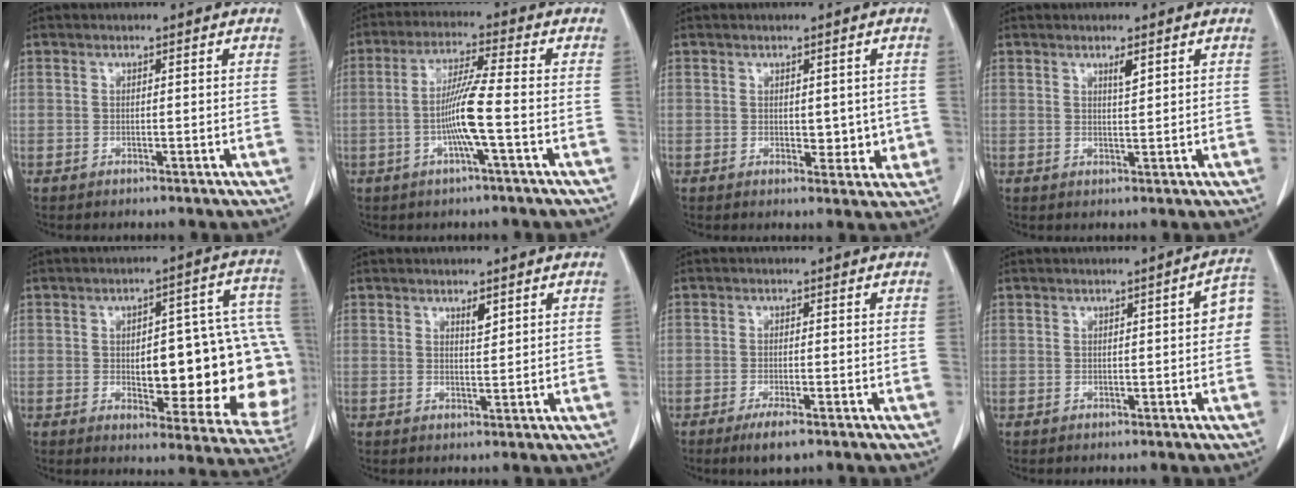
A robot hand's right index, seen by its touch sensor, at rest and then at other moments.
{"total": 7.6, "force": [-1.8, -0.7, 7.3], "torque": [-0.147, 0.000, -0.036]}
{"total": 3.5, "force": [0.1, 2.2, 2.7], "torque": [-0.022, -0.005, 0.007]}
{"total": 1.6, "force": [1.0, 0.2, 1.2], "torque": [-0.024, -0.004, 0.016]}
{"total": 22.2, "force": [-1.6, 7.1, 21.0], "torque": [-0.179, 0.038, 0.004]}
{"total": 1.7, "force": [1.1, 0.4, 1.2], "torque": [-0.022, -0.004, 0.019]}
{"total": 3.6, "force": [-2.4, 0.6, 2.6], "torque": [-0.047, -0.006, -0.040]}
{"total": 3.9, "force": [0.3, 0.9, 3.8], "torque": [-0.040, 0.015, -0.003]}